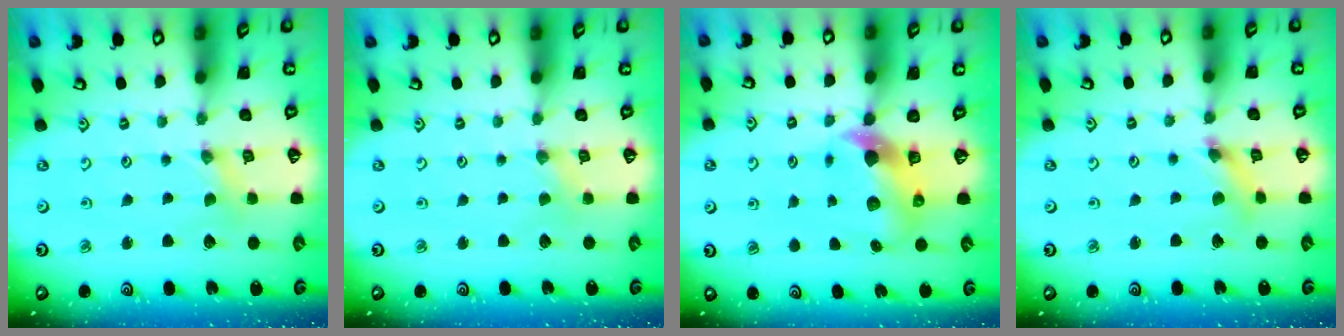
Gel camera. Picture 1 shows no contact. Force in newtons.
{"total": 0.7, "press": 0.7, "slide": 0.2}
{"total": 7.1, "press": 7.0, "slide": 1.0}
{"total": 3.6, "press": 3.6, "slide": 0.6}